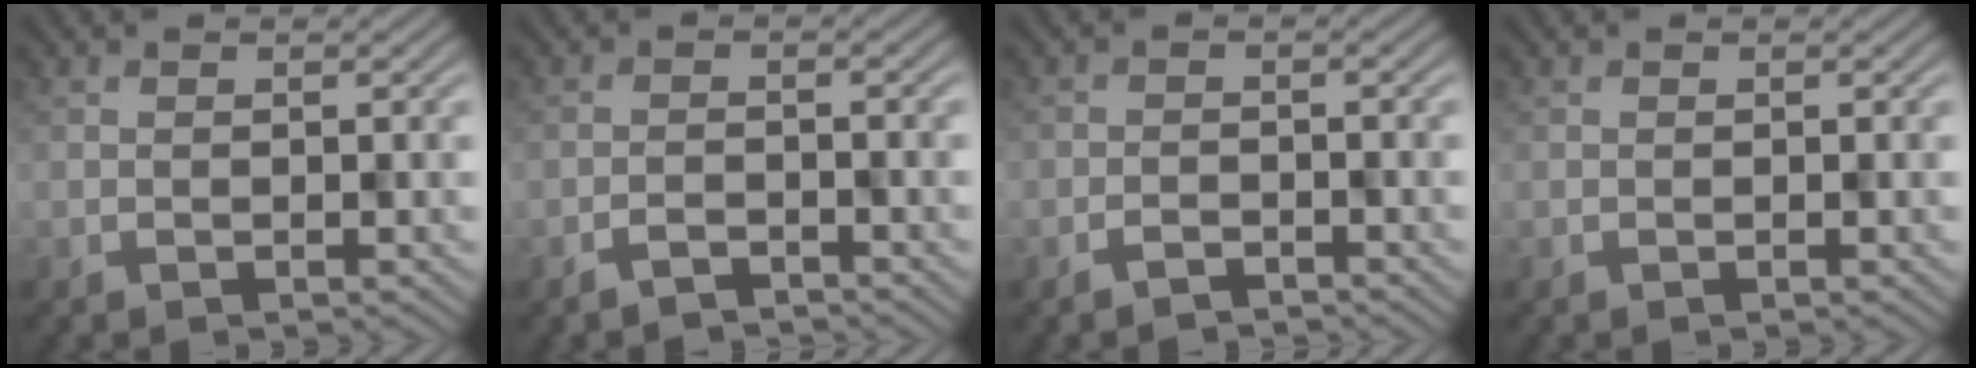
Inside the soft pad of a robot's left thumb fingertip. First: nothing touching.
{"total": 1.8, "force": [-1.7, 0.2, 0.5], "torque": [-0.008, 0.003, -0.034]}
{"total": 1.5, "force": [-1.4, 0.5, 0.3], "torque": [-0.002, 0.004, -0.027]}
{"total": 0.0}